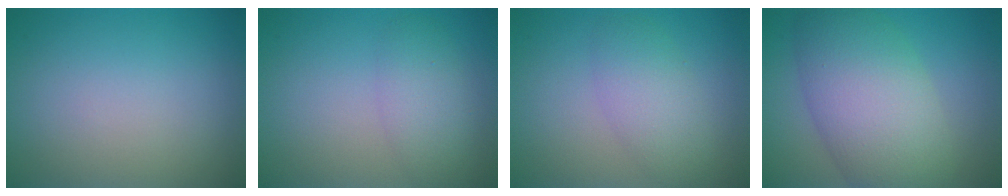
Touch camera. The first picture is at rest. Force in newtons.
{"total": 3.0, "press": 3.0, "slide": 0.1}
{"total": 3.5, "press": 3.5, "slide": 0.1}
{"total": 9.4, "press": 9.4, "slide": 0.2}